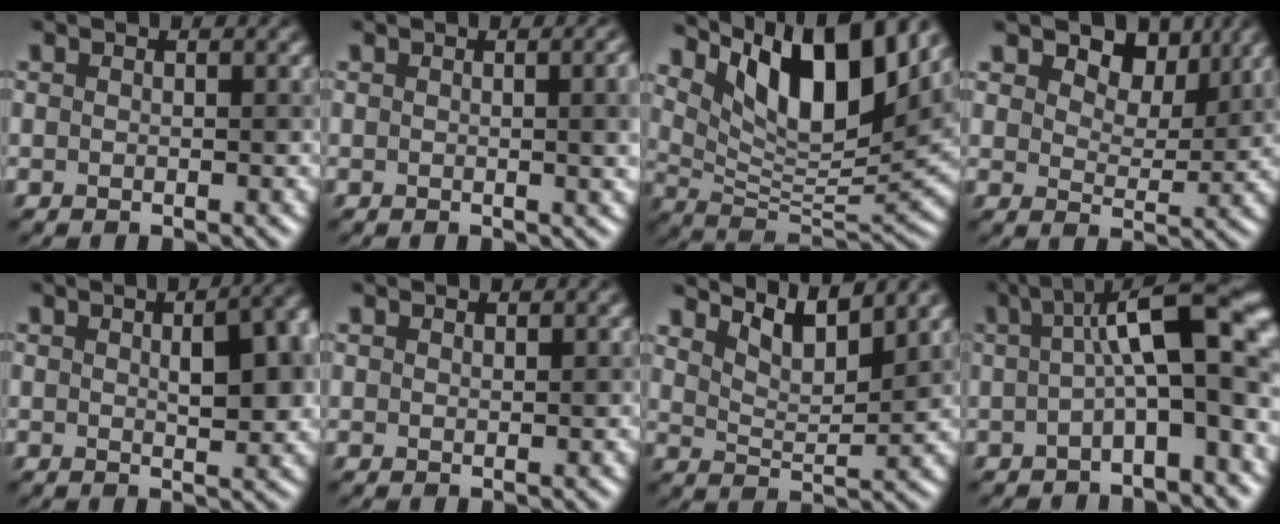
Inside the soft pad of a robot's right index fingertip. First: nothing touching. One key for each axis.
{"total": 4.8, "fx": 0.3, "fy": 1.9, "fz": 4.4, "tx": -0.016, "ty": 0.017, "tz": 0.004}
{"total": 10.8, "fx": 6.5, "fy": 3.4, "fz": 8.0, "tx": -0.125, "ty": -0.001, "tz": 0.127}
{"total": 5.2, "fx": 3.7, "fy": 2.7, "fz": 2.4, "tx": -0.036, "ty": 0.002, "tz": 0.054}
{"total": 6.5, "fx": 1.4, "fy": 2.2, "fz": 5.9, "tx": -0.048, "ty": 0.023, "tz": 0.024}
{"total": 0.6, "fx": 0.5, "fy": -0.1, "fz": -0.2, "tx": 0.007, "ty": 0.004, "tz": 0.017}
{"total": 4.5, "fx": 3.9, "fy": 0.9, "fz": 2.3, "tx": -0.039, "ty": 0.003, "tz": 0.072}
{"total": 9.5, "fx": 0.9, "fy": 2.2, "fz": 9.2, "tx": -0.113, "ty": 0.034, "tz": 0.009}